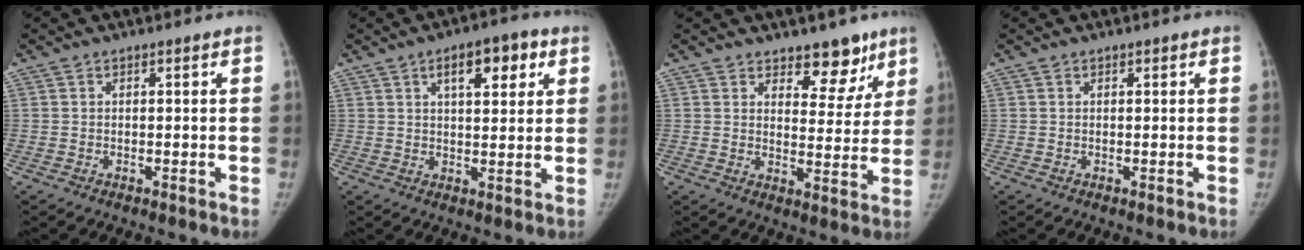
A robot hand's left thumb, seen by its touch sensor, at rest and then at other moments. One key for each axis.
{"total": 8.6, "fx": 3.8, "fy": 3.7, "fz": 6.8, "tx": -0.076, "ty": -0.005, "tz": 0.053}
{"total": 8.2, "fx": 5.9, "fy": 4.4, "fz": 3.7, "tx": -0.002, "ty": -0.036, "tz": 0.082}
{"total": 0.0}